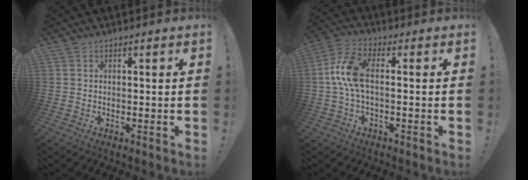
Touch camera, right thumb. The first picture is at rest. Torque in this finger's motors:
{"motor_torque": [0.39, 0.19, 1.13, -0.20, 0.30]}